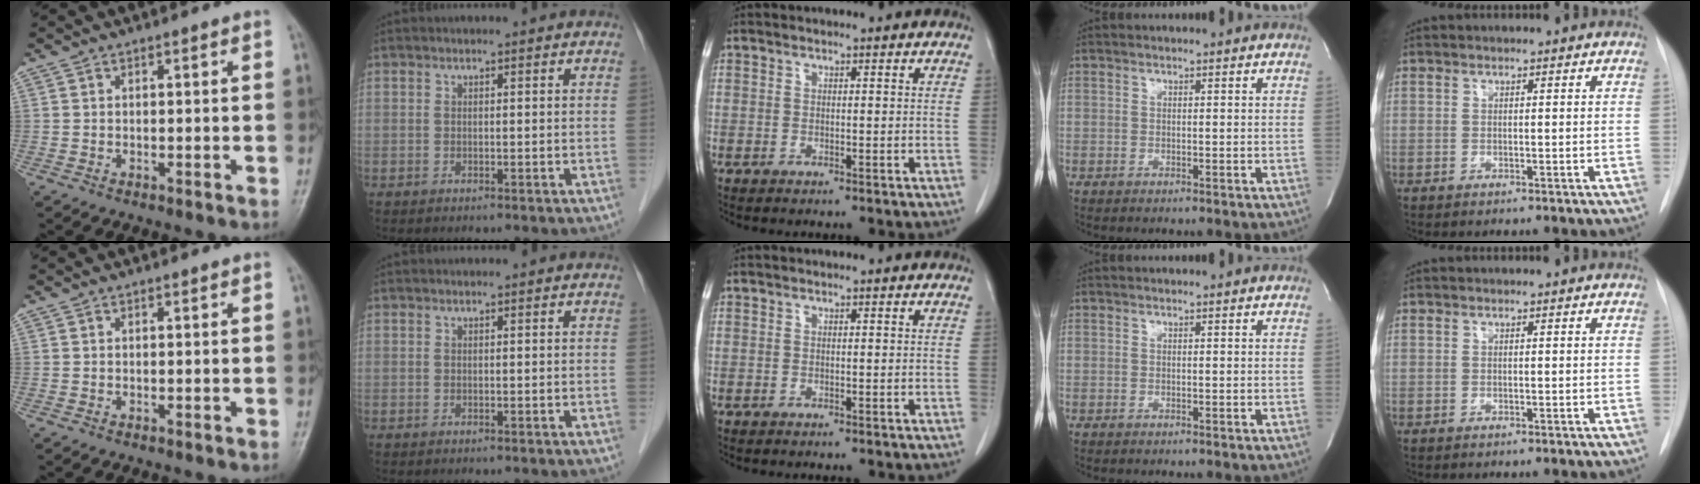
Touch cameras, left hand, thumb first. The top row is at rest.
{}